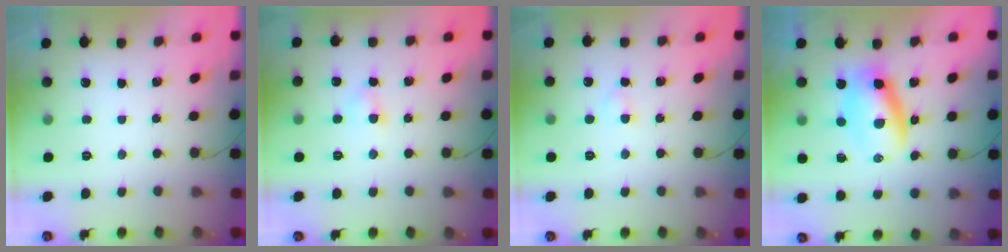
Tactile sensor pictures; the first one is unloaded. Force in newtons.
{"total": 3.5, "press": 3.3, "slide": 1.0}
{"total": 1.9, "press": 1.7, "slide": 0.9}
{"total": 7.5, "press": 7.3, "slide": 1.6}